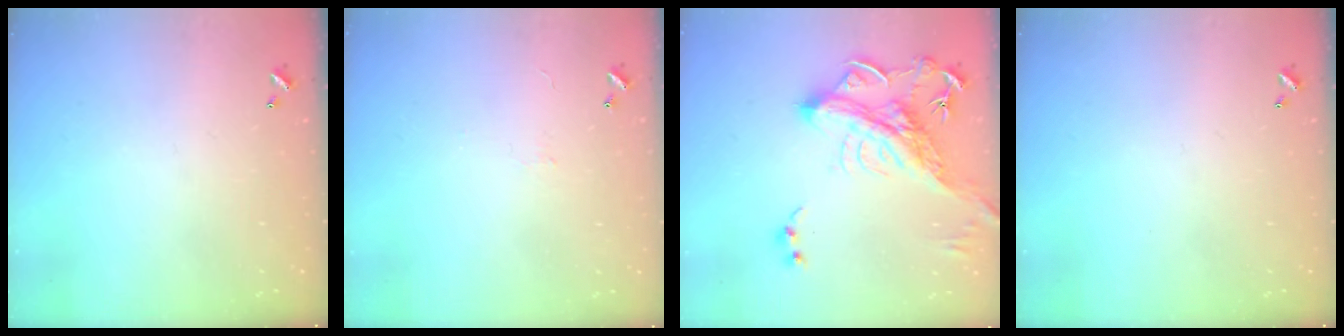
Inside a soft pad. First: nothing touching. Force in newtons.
{"total": 0.6, "press": 0.5, "slide": 0.4}
{"total": 8.0, "press": 7.8, "slide": 1.3}
{"total": 0.0}